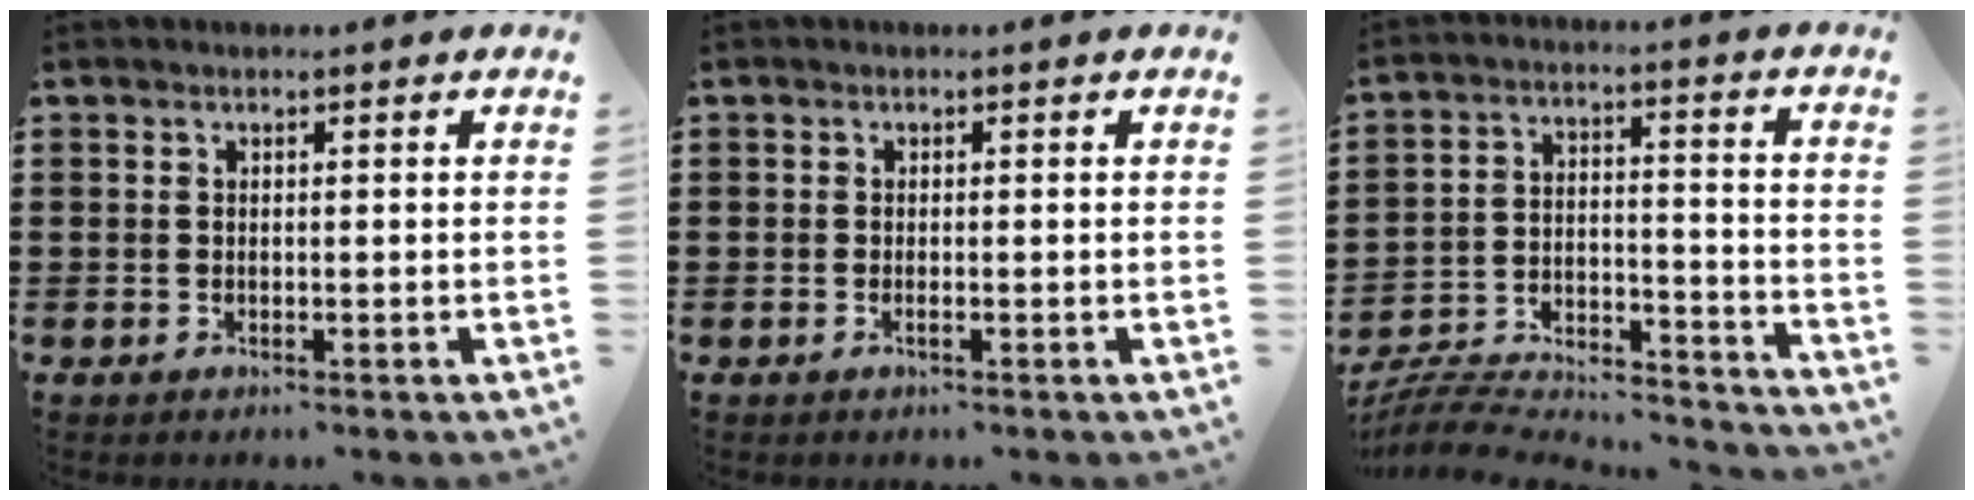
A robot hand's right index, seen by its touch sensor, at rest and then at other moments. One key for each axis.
{"total": 0.5, "fx": -0.2, "fy": 0.0, "fz": 0.5, "tx": -0.009, "ty": -0.003, "tz": -0.004}
{"total": 6.3, "fx": -6.0, "fy": 1.1, "fz": 1.3, "tx": -0.030, "ty": -0.003, "tz": -0.123}